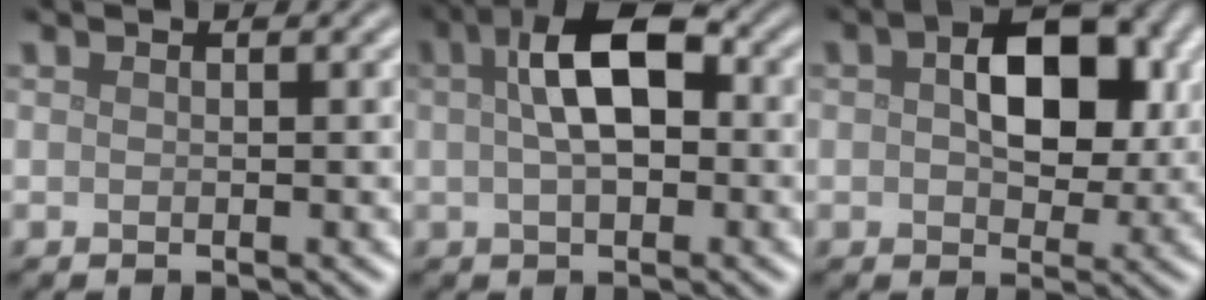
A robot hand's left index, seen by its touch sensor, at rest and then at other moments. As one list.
[{"total": 6.8, "force": [1.2, 3.3, 5.8], "torque": [-0.090, 0.022, 0.010]}, {"total": 8.4, "force": [1.6, 5.0, 6.5], "torque": [-0.090, 0.007, 0.019]}]